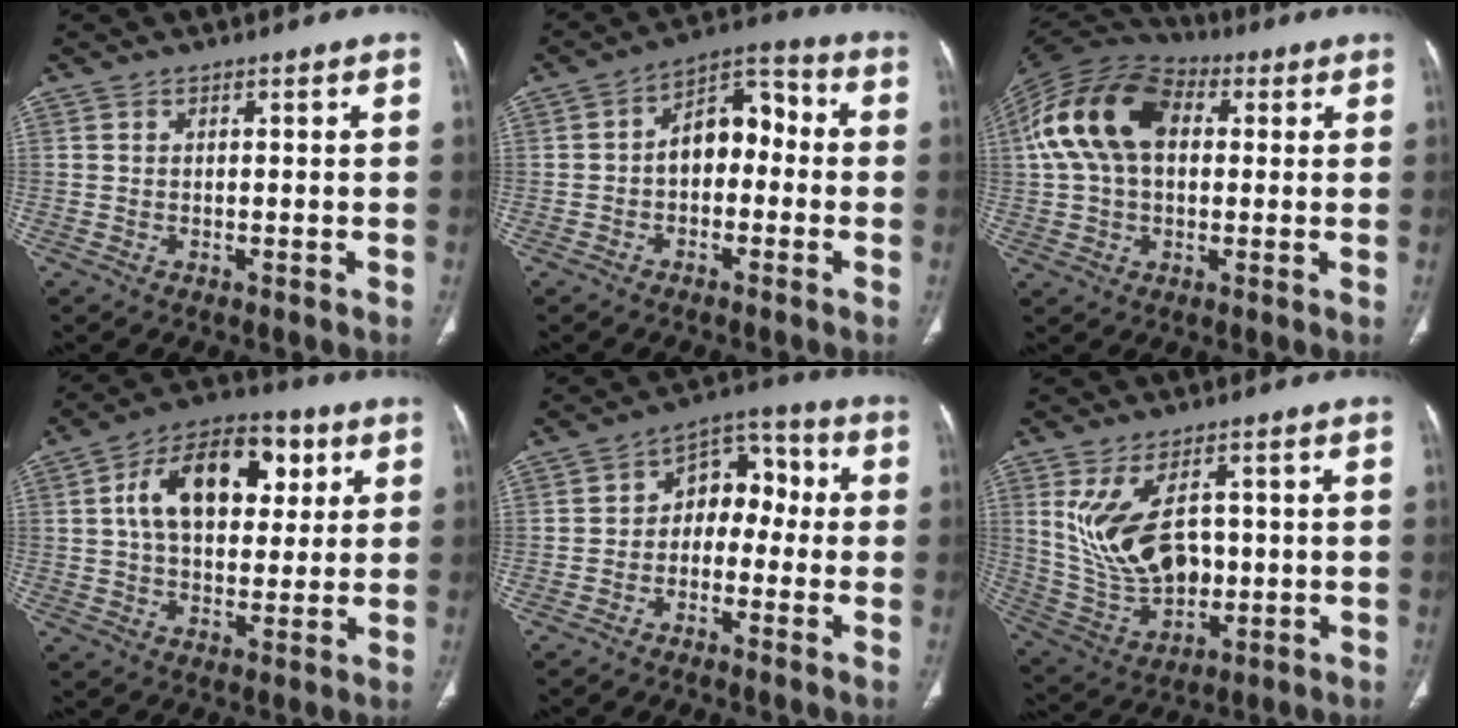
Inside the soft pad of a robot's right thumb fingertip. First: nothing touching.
{"total": 9.6, "force": [-0.7, 6.3, 7.2], "torque": [-0.077, 0.042, -0.027]}
{"total": 17.3, "force": [3.2, 11.3, 12.7], "torque": [-0.241, 0.033, 0.049]}
{"total": 17.5, "force": [4.9, 10.6, 13.1], "torque": [-0.179, 0.010, 0.073]}
{"total": 9.1, "force": [-0.9, 6.5, 6.3], "torque": [-0.051, 0.046, -0.032]}
{"total": 13.7, "force": [2.2, 8.3, 10.7], "torque": [-0.184, -0.008, 0.063]}